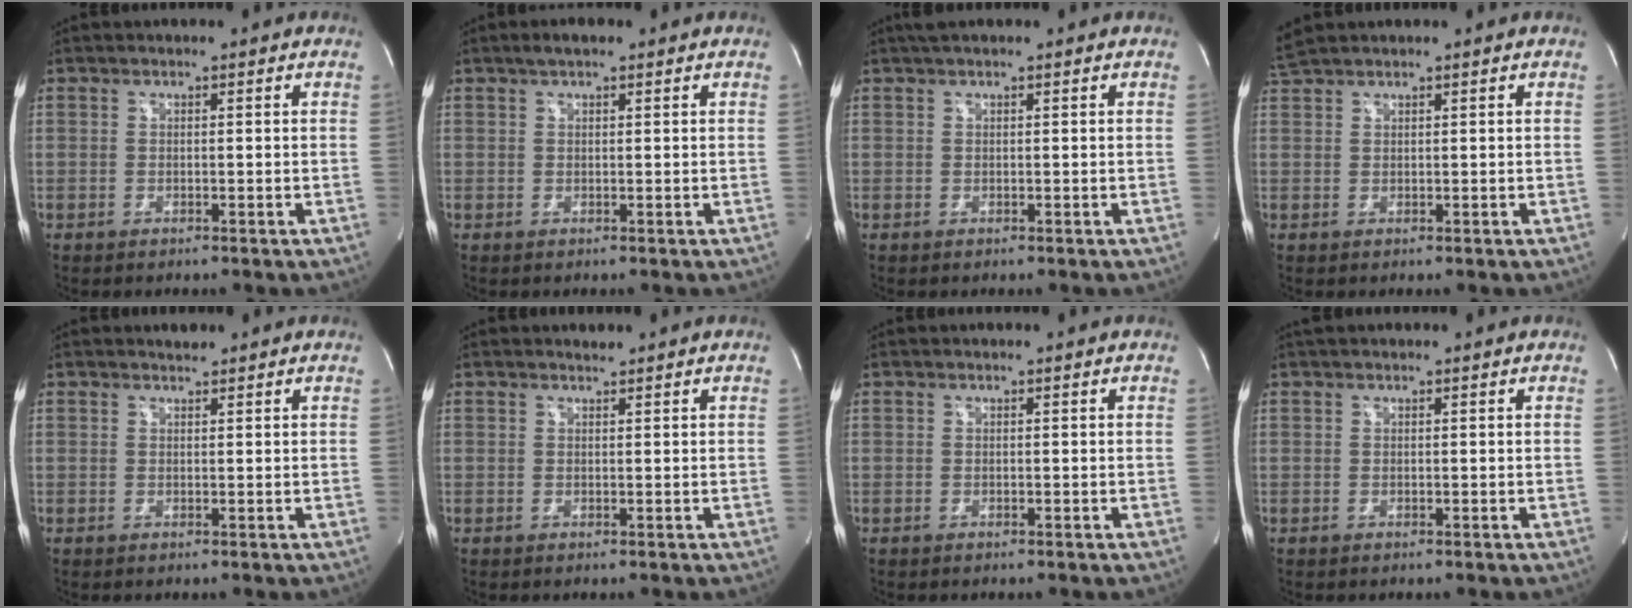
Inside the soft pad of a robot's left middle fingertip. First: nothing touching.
{"total": 2.1, "force": [1.4, 0.7, 1.3], "torque": [-0.027, 0.013, 0.024]}
{"total": 2.1, "force": [1.7, 0.3, 1.2], "torque": [-0.021, 0.024, 0.030]}
{"total": 2.5, "force": [2.4, 0.0, 0.7], "torque": [-0.024, 0.024, 0.052]}
{"total": 0.9, "force": [0.9, 0.2, 0.1], "torque": [-0.013, 0.001, 0.017]}
{"total": 0.6, "force": [0.6, 0.0, 0.0], "torque": [-0.010, -0.001, 0.013]}
{"total": 0.0}
{"total": 1.6, "force": [1.4, 0.3, 0.8], "torque": [-0.015, 0.028, 0.025]}